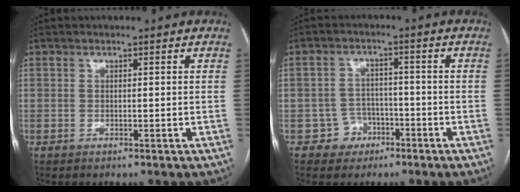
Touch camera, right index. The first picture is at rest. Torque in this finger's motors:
{"motor_torque": [-0.03, -0.02, -0.24, -0.12]}